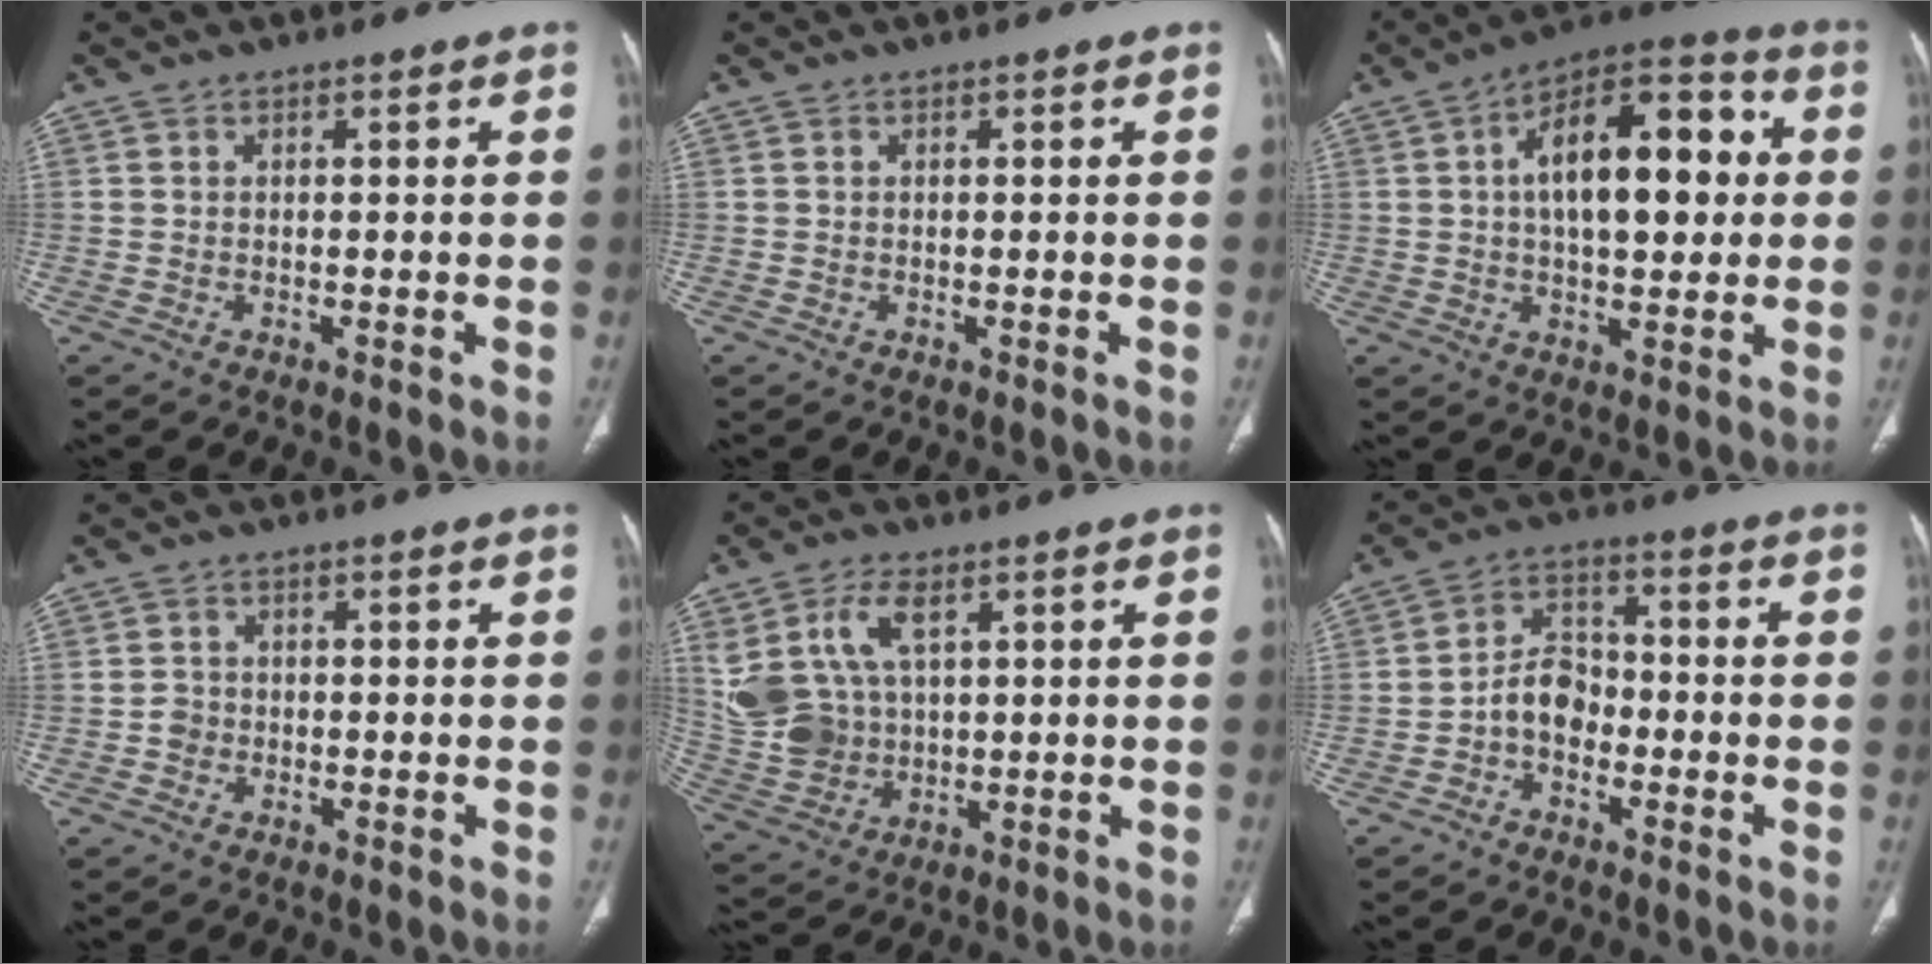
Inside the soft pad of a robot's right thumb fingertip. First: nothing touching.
{"total": 0.0}
{"total": 19.0, "force": [2.9, 9.4, 16.2], "torque": [-0.218, 0.028, 0.038]}
{"total": 1.8, "force": [-0.5, 1.7, 0.6], "torque": [-0.002, 0.007, -0.013]}
{"total": 13.3, "force": [4.8, 8.4, 9.1], "torque": [-0.183, -0.008, 0.111]}
{"total": 6.3, "force": [-2.2, 4.5, 3.8], "torque": [-0.050, 0.029, -0.052]}